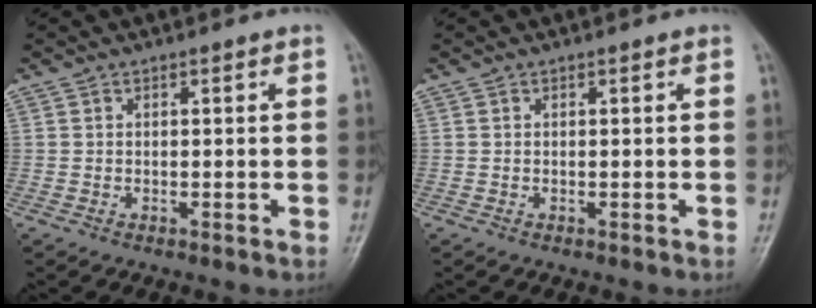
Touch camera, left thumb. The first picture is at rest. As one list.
[{"total": 0.0}]